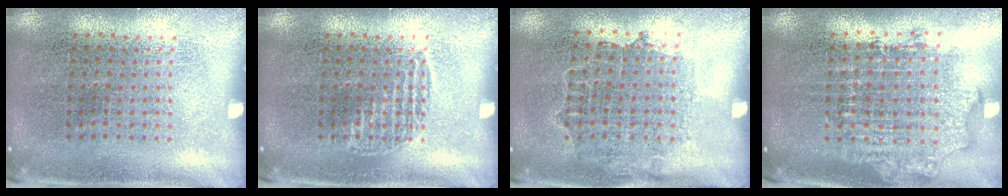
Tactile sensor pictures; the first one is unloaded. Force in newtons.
{"total": 0.9, "press": 0.8, "slide": 0.2}
{"total": 0.8, "press": 0.7, "slide": 0.4}
{"total": 1.8, "press": 1.4, "slide": 1.1}